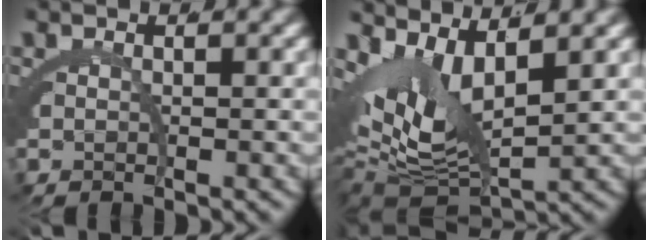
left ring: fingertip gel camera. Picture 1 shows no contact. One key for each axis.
{"total": 7.2, "fx": -0.8, "fy": 4.2, "fz": 5.8, "tx": -0.101, "ty": -0.027, "tz": -0.004}